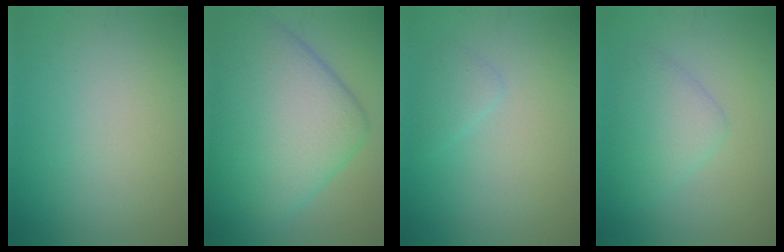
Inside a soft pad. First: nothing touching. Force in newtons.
{"total": 15.0, "press": 15.0, "slide": 0.1}
{"total": 1.4, "press": 1.4, "slide": 0.1}
{"total": 3.5, "press": 3.5, "slide": 0.2}